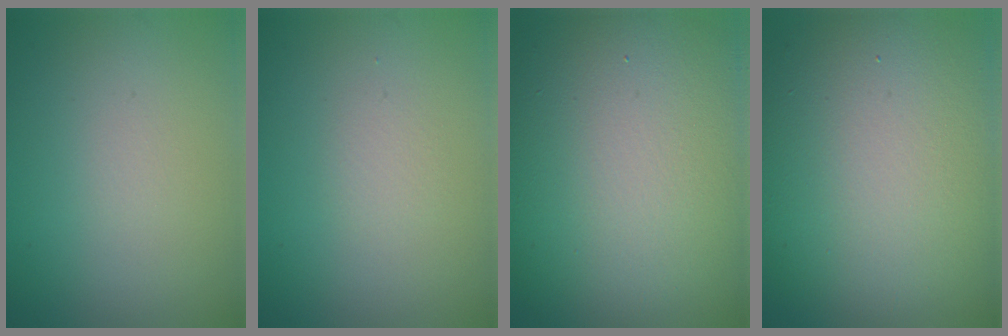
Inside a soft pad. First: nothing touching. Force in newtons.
{"total": 0.7, "press": 0.7, "slide": 0.0}
{"total": 16.8, "press": 16.7, "slide": 1.1}
{"total": 13.9, "press": 13.9, "slide": 1.1}